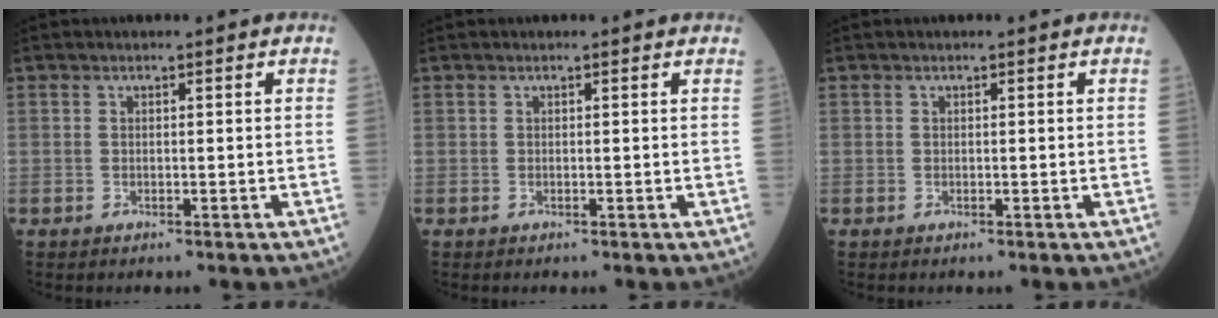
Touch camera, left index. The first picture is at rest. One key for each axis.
{"total": 0.7, "fx": 0.6, "fy": 0.0, "fz": 0.2, "tx": -0.007, "ty": 0.000, "tz": 0.003}
{"total": 0.0}